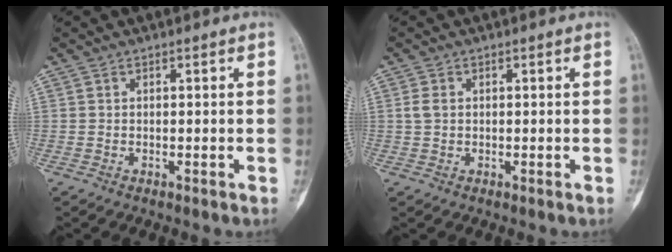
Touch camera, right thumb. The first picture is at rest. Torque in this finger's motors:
{"motor_torque": [0.26, 0.36, 0.09, -0.13, 0.00]}